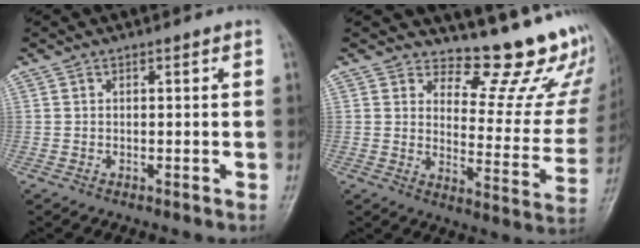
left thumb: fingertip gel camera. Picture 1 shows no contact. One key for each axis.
{"total": 15.6, "fx": 14.0, "fy": 4.5, "fz": 5.4, "tx": -0.021, "ty": -0.153, "tz": 0.163}